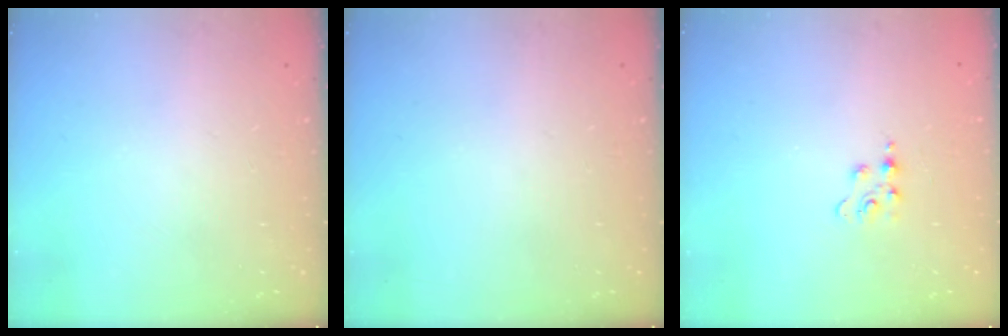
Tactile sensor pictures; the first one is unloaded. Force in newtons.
{"total": 0.0}
{"total": 3.6, "press": 3.6, "slide": 0.4}